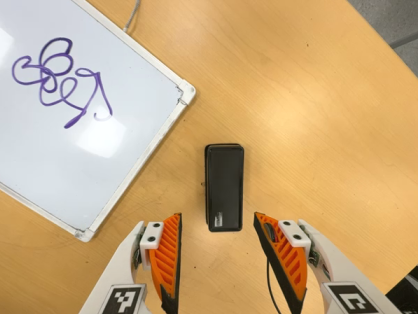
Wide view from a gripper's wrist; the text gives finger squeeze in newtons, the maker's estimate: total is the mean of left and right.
{"total": 0.0}